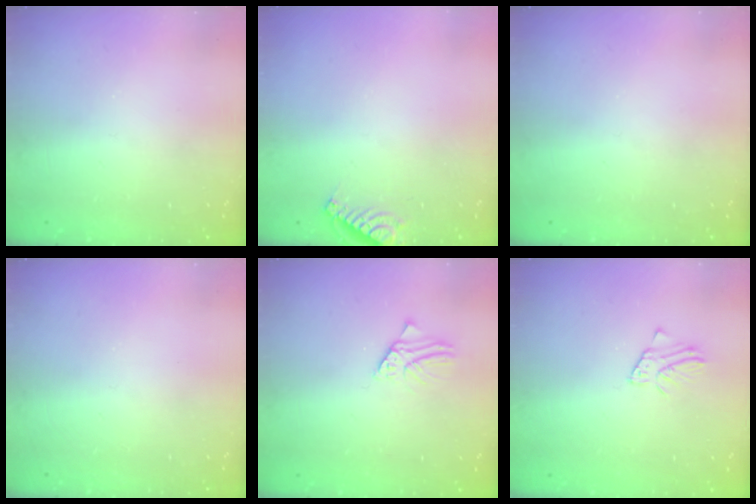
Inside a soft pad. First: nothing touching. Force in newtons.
{"total": 6.1, "press": 6.1, "slide": 0.5}
{"total": 0.0}
{"total": 0.0}
{"total": 1.6, "press": 1.6, "slide": 0.2}
{"total": 1.7, "press": 1.6, "slide": 0.1}